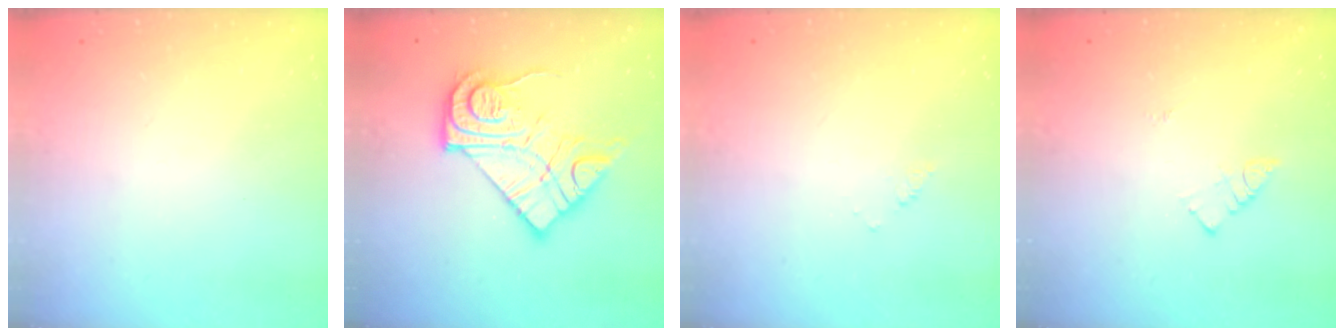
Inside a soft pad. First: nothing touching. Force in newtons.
{"total": 17.7, "press": 17.6, "slide": 1.1}
{"total": 1.7, "press": 1.6, "slide": 0.3}
{"total": 3.9, "press": 3.8, "slide": 0.4}